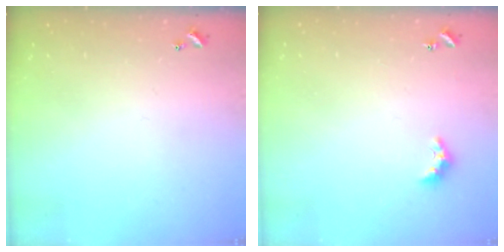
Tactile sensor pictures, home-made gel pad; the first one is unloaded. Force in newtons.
{"total": 4.0, "press": 4.0, "slide": 0.7}